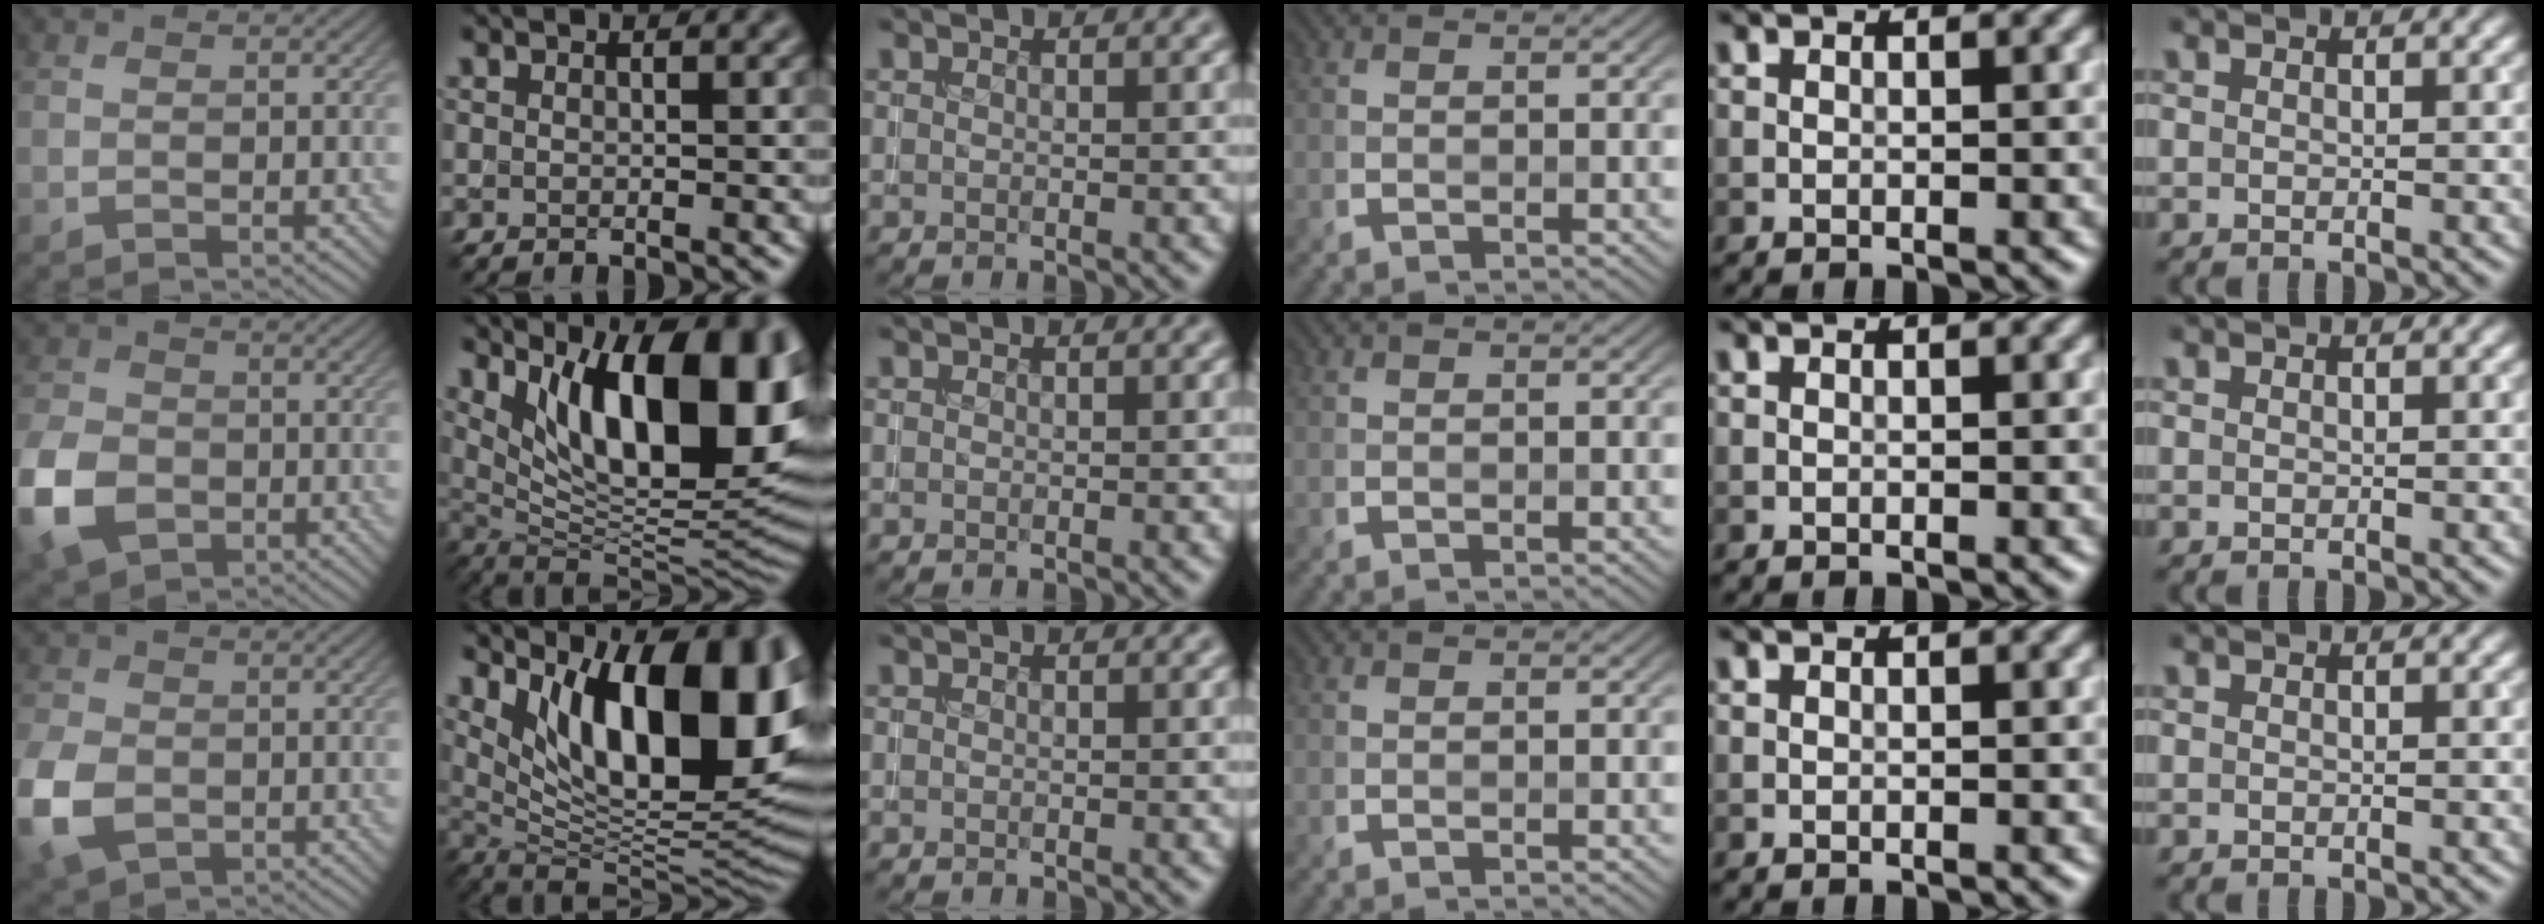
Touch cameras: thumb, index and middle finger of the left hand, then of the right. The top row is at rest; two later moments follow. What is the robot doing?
{"motion": "insert", "object": "coin"}